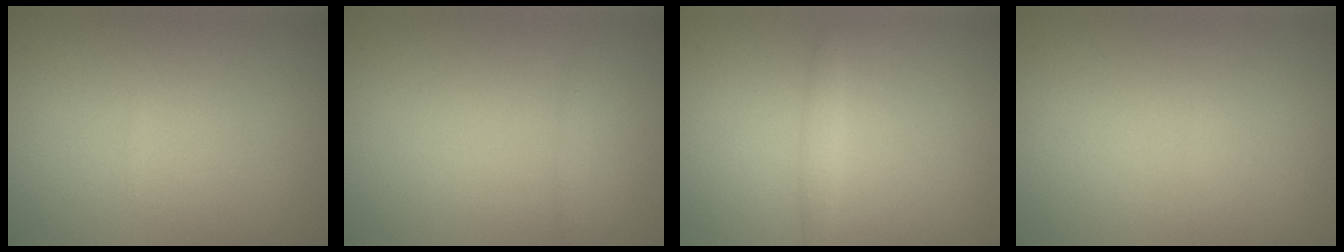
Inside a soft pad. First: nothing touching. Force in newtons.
{"total": 0.5, "press": 0.5, "slide": 0.0}
{"total": 1.2, "press": 1.2, "slide": 0.1}
{"total": 0.0}